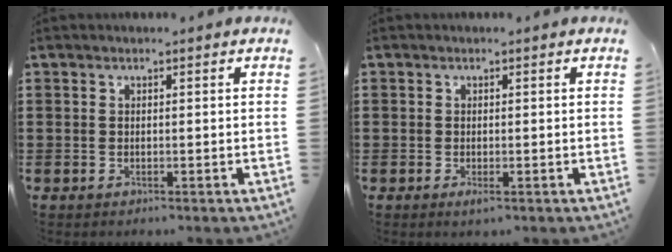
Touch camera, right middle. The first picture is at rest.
{"total": 0.7, "force": [-0.2, 0.4, 0.5], "torque": [-0.012, -0.003, -0.003]}